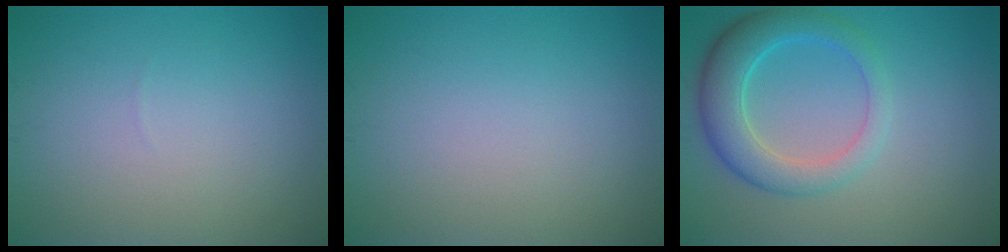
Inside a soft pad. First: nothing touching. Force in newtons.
{"total": 0.0}
{"total": 5.1, "press": 5.0, "slide": 0.4}